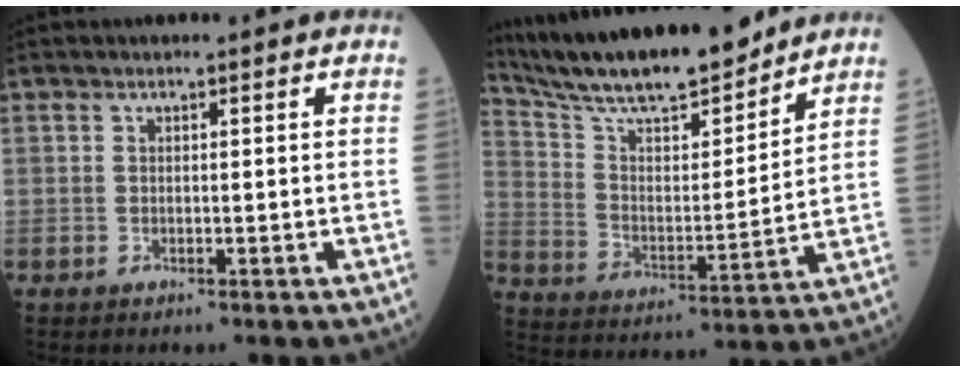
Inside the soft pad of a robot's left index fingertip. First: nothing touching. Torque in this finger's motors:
{"motor_torque": [0.18, -0.77, 0.76, 0.10]}